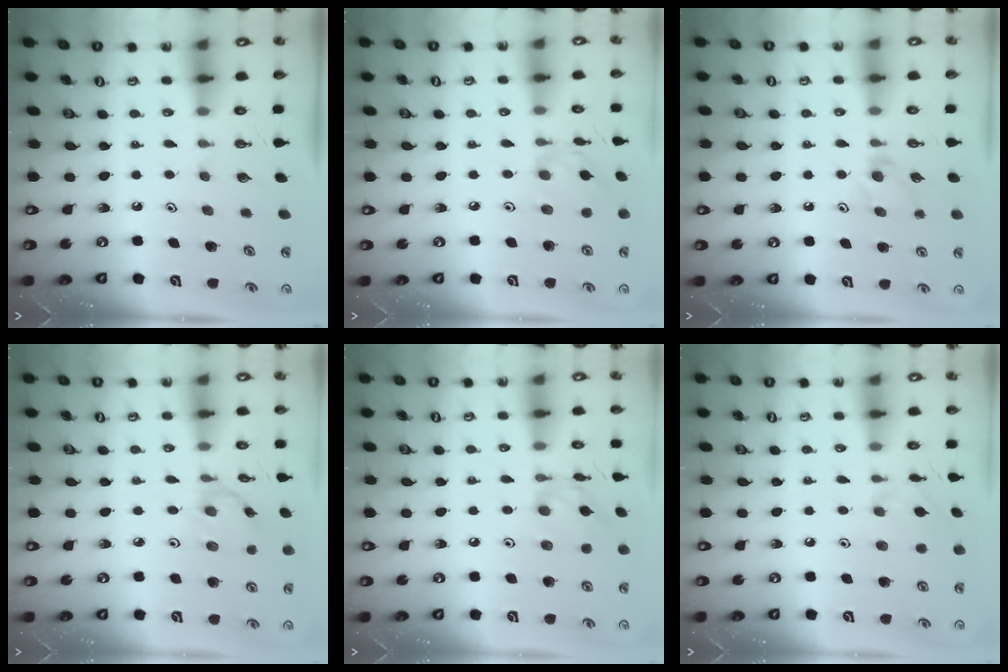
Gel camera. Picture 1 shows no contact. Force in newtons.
{"total": 3.0, "press": 3.0, "slide": 0.1}
{"total": 4.9, "press": 4.8, "slide": 0.8}
{"total": 2.0, "press": 2.0, "slide": 0.3}
{"total": 4.6, "press": 4.5, "slide": 0.3}
{"total": 2.2, "press": 2.1, "slide": 0.5}